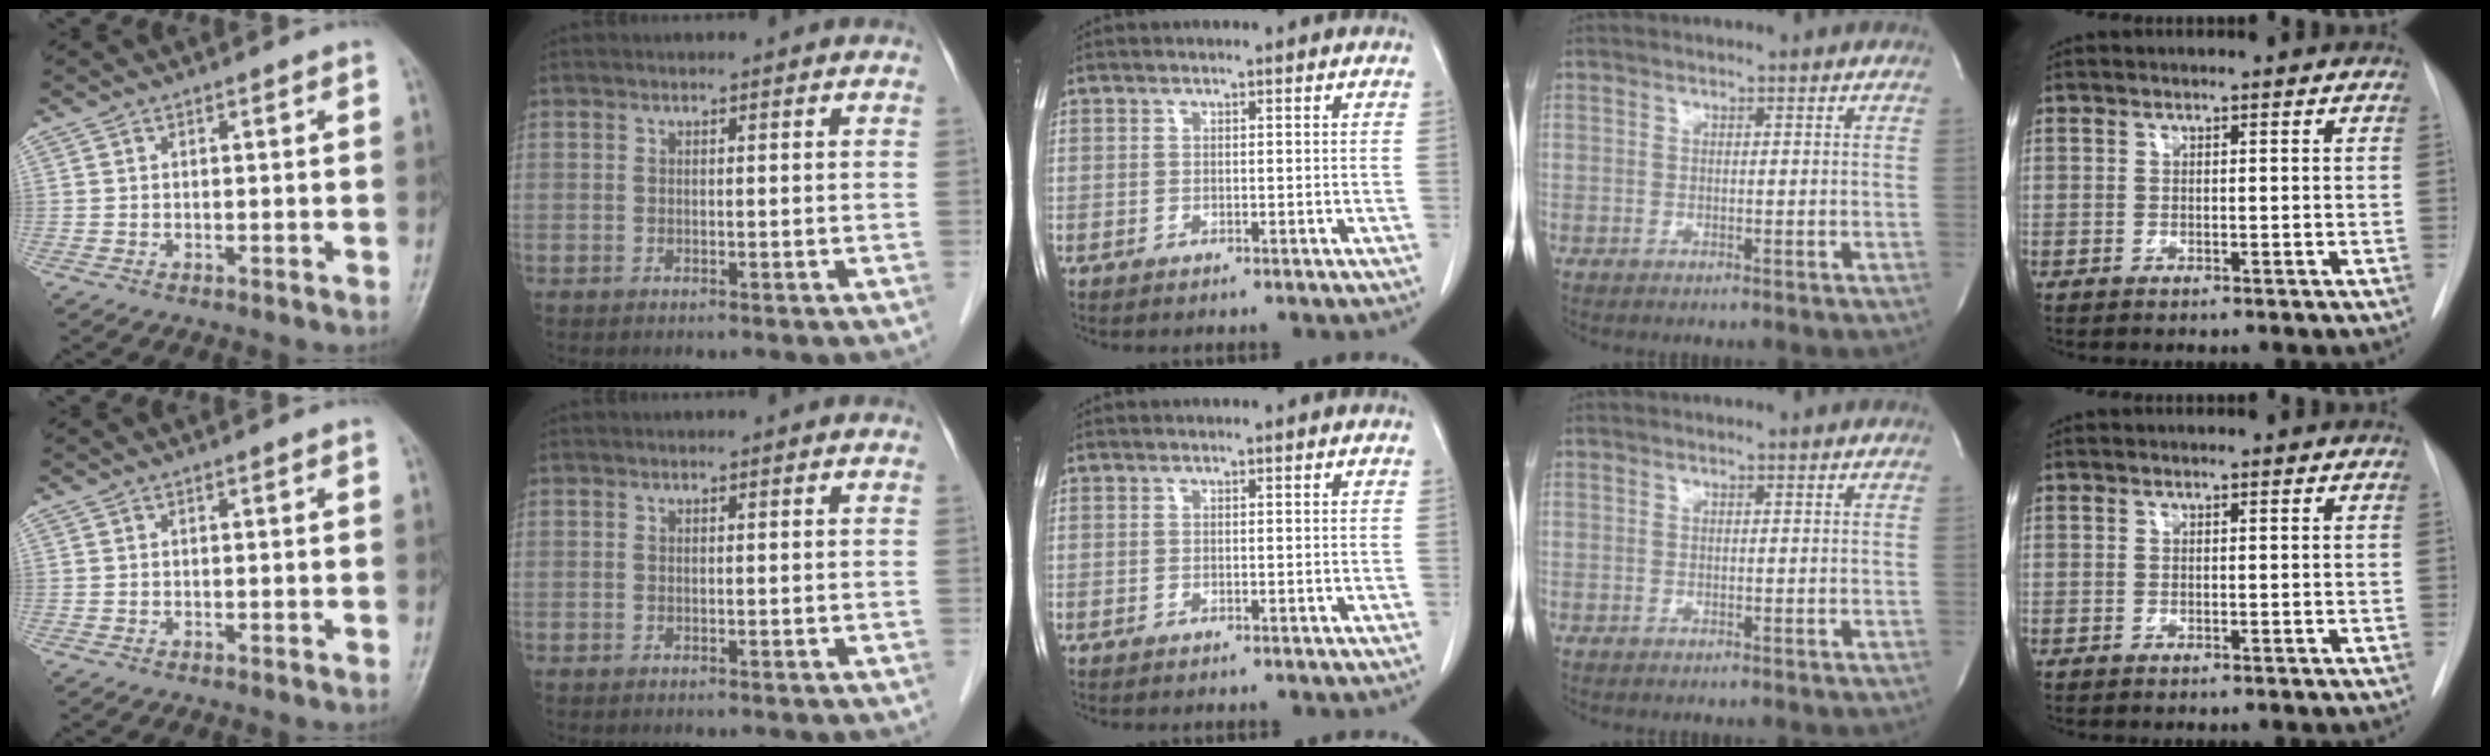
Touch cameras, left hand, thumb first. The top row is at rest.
{}